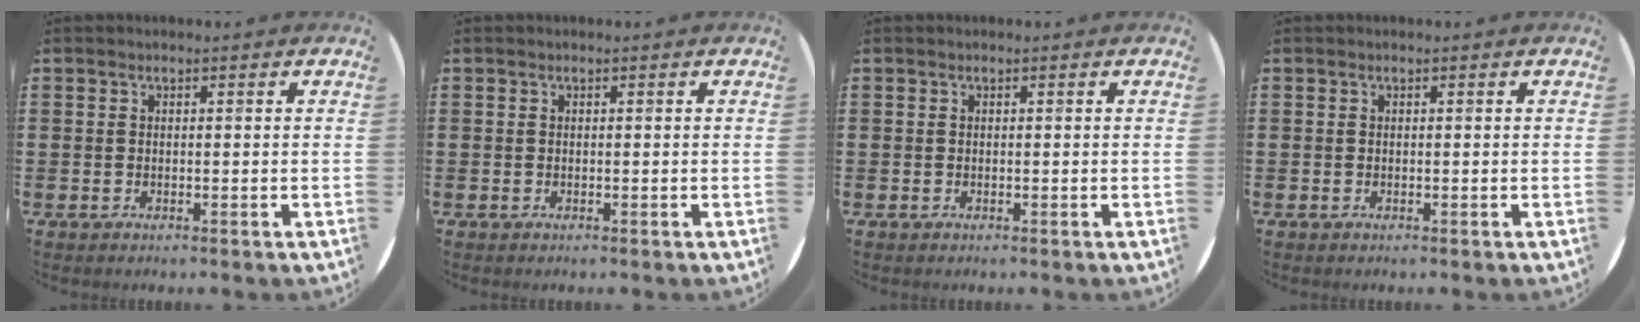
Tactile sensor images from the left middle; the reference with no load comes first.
{"total": 0.0}
{"total": 0.0}
{"total": 0.0}